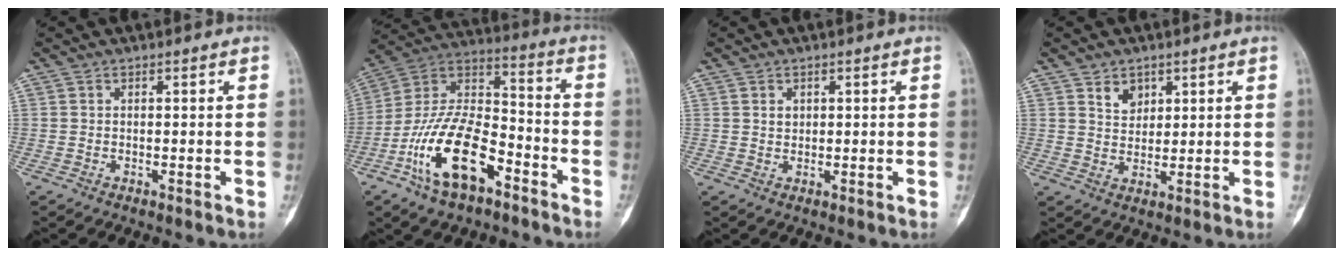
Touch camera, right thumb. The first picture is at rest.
{"total": 19.5, "force": [-9.4, 9.4, 14.3], "torque": [-0.255, 0.070, -0.175]}
{"total": 1.4, "force": [0.5, 1.1, 0.7], "torque": [-0.003, -0.003, 0.009]}
{"total": 4.0, "force": [2.3, 2.8, 1.6], "torque": [-0.008, -0.019, 0.046]}